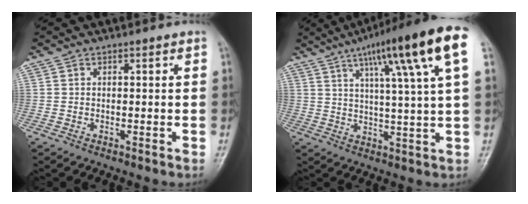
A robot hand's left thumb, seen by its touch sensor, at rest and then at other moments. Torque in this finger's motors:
{"motor_torque": [0.59, 0.46, 1.73, -1.04, 0.22]}